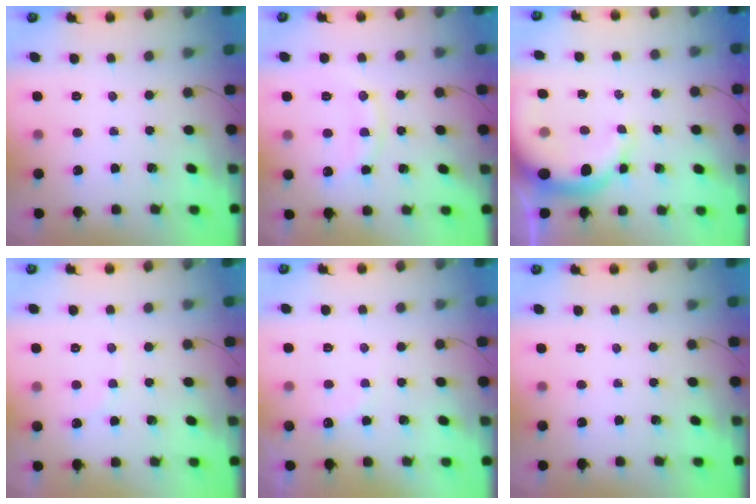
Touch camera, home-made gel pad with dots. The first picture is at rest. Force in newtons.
{"total": 10.2, "press": 10.2, "slide": 0.4}
{"total": 8.9, "press": 8.5, "slide": 2.6}
{"total": 4.1, "press": 4.0, "slide": 0.6}
{"total": 7.2, "press": 7.1, "slide": 1.1}
{"total": 0.0}